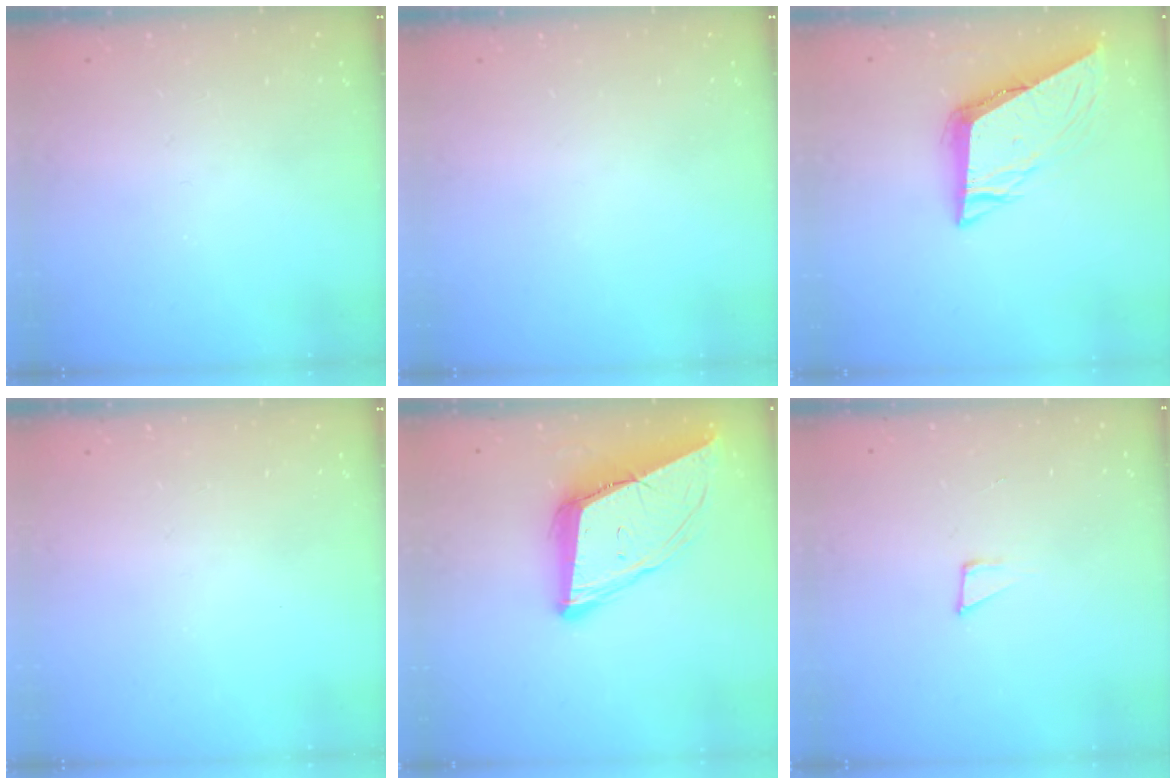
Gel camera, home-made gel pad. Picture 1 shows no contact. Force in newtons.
{"total": 0.0}
{"total": 9.1, "press": 9.0, "slide": 0.8}
{"total": 0.0}
{"total": 15.3, "press": 14.8, "slide": 4.1}
{"total": 3.7, "press": 3.7, "slide": 0.2}